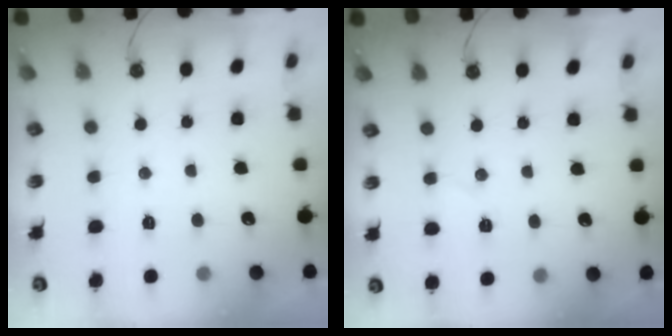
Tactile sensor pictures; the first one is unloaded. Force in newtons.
{"total": 4.6, "press": 4.3, "slide": 1.7}